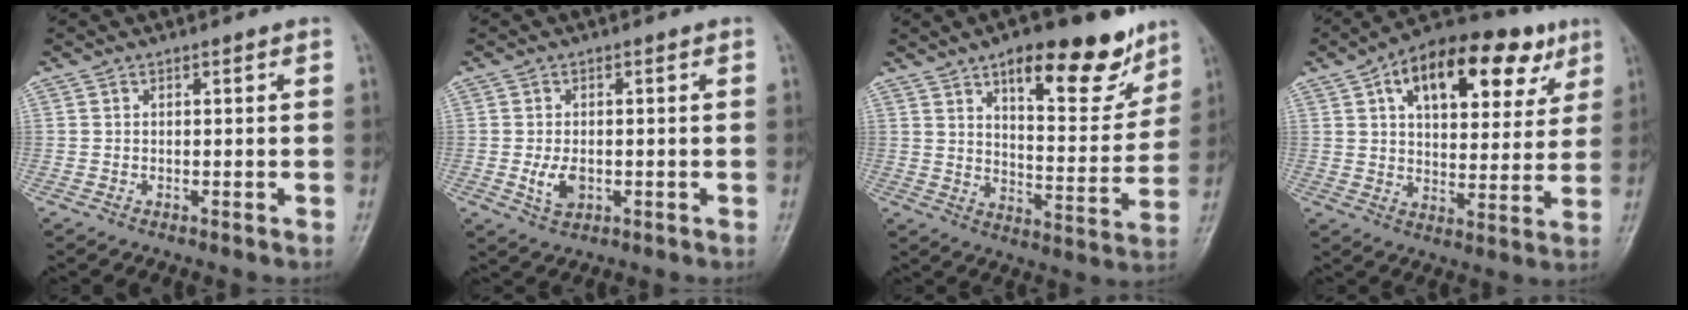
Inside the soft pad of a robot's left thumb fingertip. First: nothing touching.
{"total": 4.0, "force": [-0.6, 2.5, 3.1], "torque": [-0.056, -0.006, -0.006]}
{"total": 17.4, "force": [11.0, 6.5, 11.9], "torque": [-0.120, -0.061, 0.165]}
{"total": 21.7, "force": [9.9, 11.2, 15.7], "torque": [-0.195, 0.003, 0.148]}